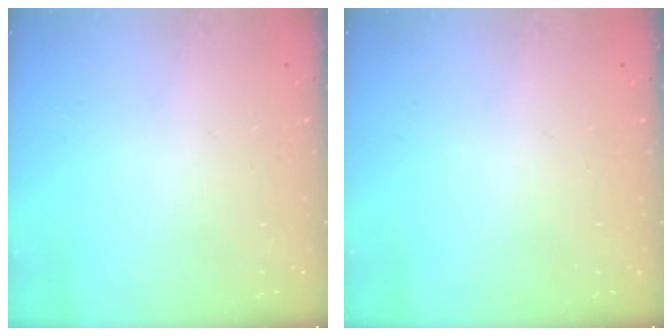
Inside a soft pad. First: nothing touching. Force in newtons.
{"total": 0.0}